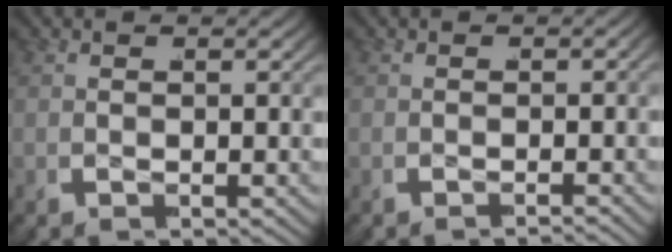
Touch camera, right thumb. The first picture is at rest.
{"total": 1.9, "force": [-1.3, 0.7, 1.2], "torque": [-0.016, -0.001, -0.022]}